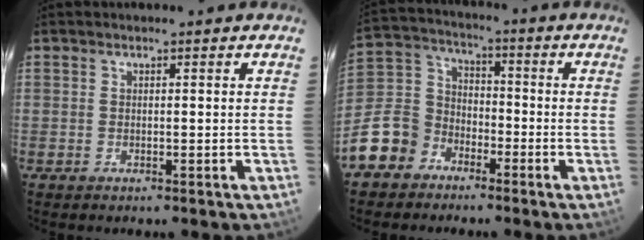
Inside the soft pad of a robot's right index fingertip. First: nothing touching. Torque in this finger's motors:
{"motor_torque": [-0.36, -0.71, -0.62, -0.21]}